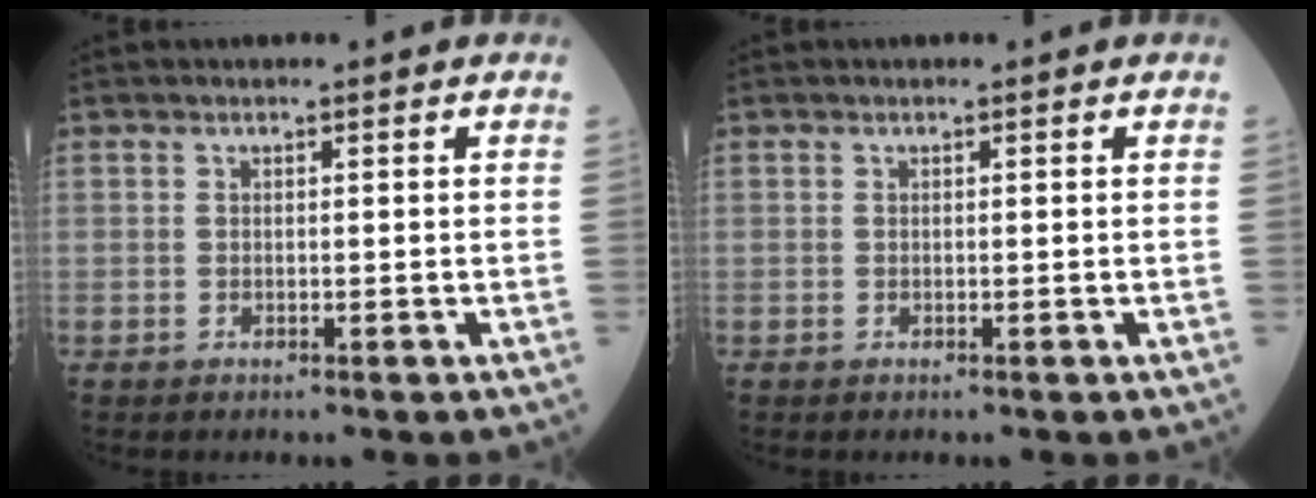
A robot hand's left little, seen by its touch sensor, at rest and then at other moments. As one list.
[{"total": 0.0}]